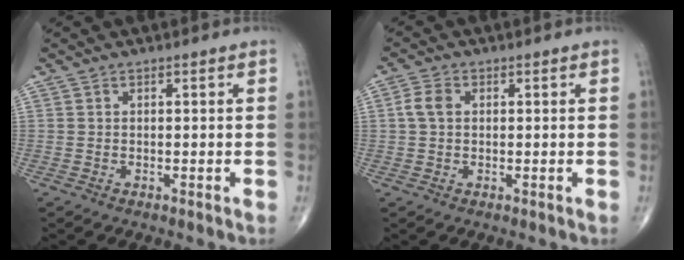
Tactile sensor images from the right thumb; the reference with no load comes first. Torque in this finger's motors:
{"motor_torque": [-0.09, 0.11, 0.26, -0.03, 0.01]}